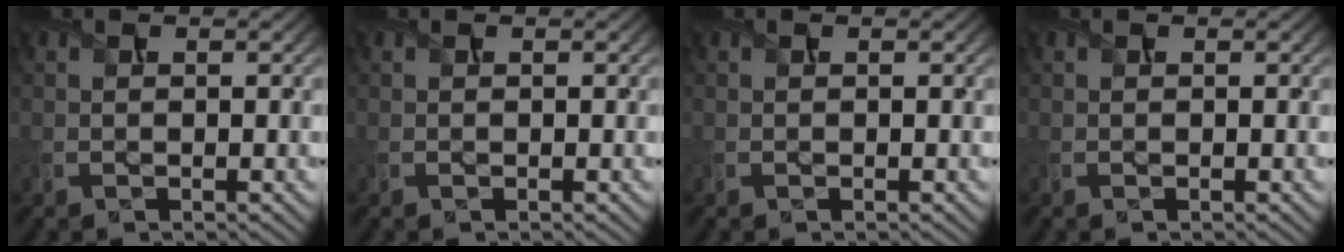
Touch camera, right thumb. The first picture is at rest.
{"total": 0.0}
{"total": 0.0}
{"total": 0.0}